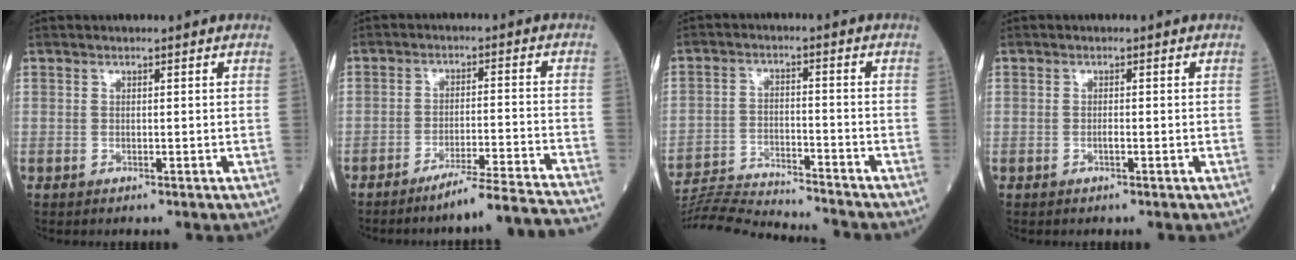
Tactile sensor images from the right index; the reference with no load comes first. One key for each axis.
{"total": 14.6, "fx": -13.4, "fy": -2.3, "fz": 5.4, "tx": -0.049, "ty": -0.014, "tz": -0.192}
{"total": 15.5, "fx": -15.0, "fy": -0.8, "fz": 3.8, "tx": -0.063, "ty": -0.008, "tz": -0.238}
{"total": 0.8, "fx": -0.3, "fy": 0.1, "fz": 0.7, "tx": -0.017, "ty": 0.000, "tz": -0.005}